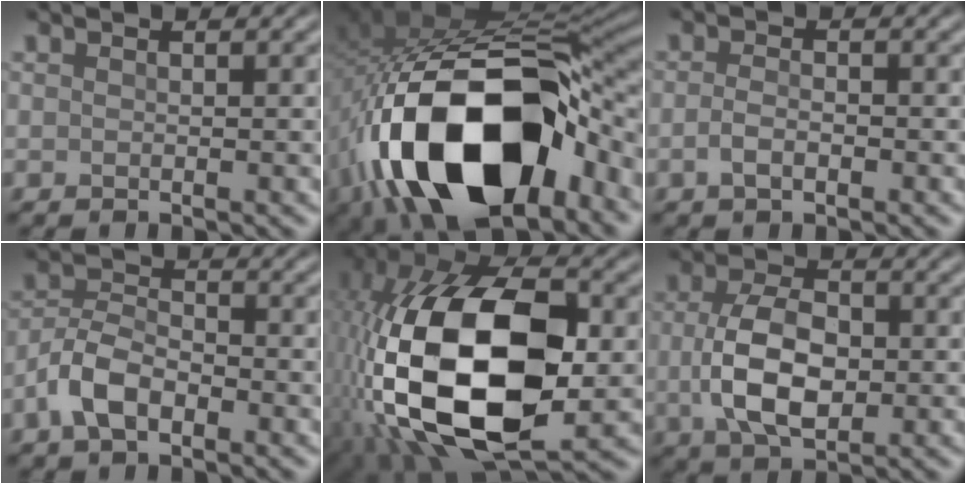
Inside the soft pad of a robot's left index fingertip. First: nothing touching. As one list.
[{"total": 18.2, "force": [-7.0, 10.0, 13.5], "torque": [-0.233, -0.033, -0.107]}, {"total": 1.5, "force": [-0.7, 0.7, 1.2], "torque": [-0.027, 0.001, -0.018]}, {"total": 4.2, "force": [-2.2, 2.3, 2.7], "torque": [-0.050, 0.009, -0.053]}, {"total": 18.2, "force": [-2.1, 10.5, 14.8], "torque": [-0.313, -0.001, -0.040]}, {"total": 6.7, "force": [-0.4, 4.1, 5.4], "torque": [-0.116, -0.003, -0.009]}]